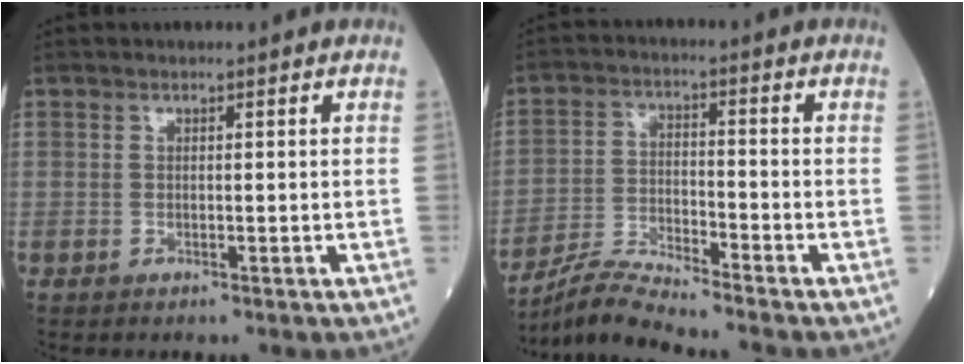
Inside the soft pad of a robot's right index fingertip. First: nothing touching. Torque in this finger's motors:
{"motor_torque": [-0.02, -0.27, 0.00, 0.00]}